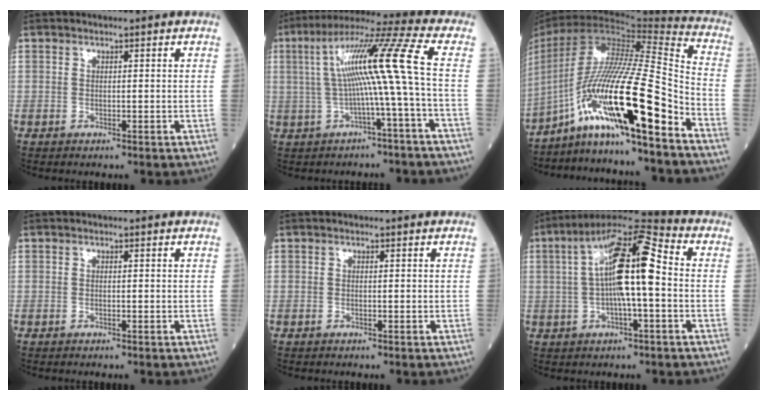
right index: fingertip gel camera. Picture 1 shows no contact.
{"total": 12.9, "force": [0.1, -1.6, 12.8], "torque": [-0.231, 0.031, 0.002]}
{"total": 23.8, "force": [-12.8, 1.7, 20.0], "torque": [-0.378, -0.013, -0.226]}
{"total": 0.0}
{"total": 0.0}
{"total": 14.4, "force": [0.9, 2.8, 14.1], "torque": [-0.259, 0.035, 0.010]}